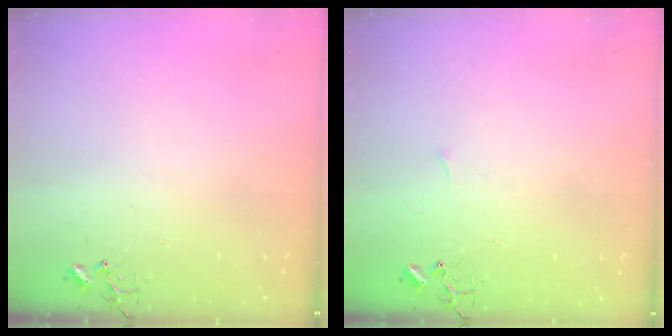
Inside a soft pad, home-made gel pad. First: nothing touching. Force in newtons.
{"total": 3.3, "press": 3.3, "slide": 0.4}